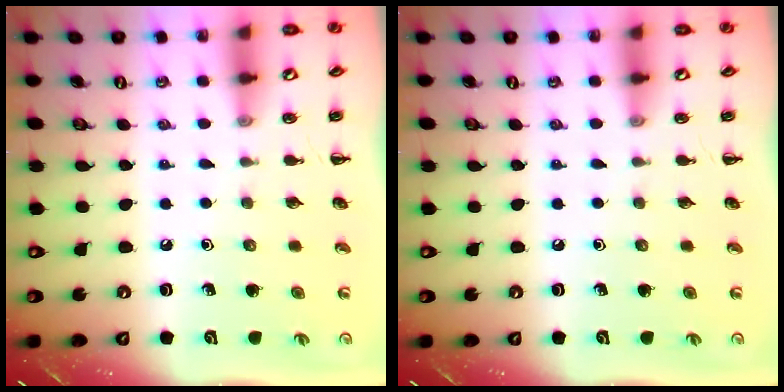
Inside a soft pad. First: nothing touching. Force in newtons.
{"total": 0.0}